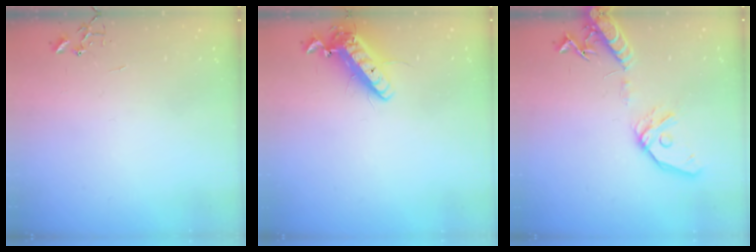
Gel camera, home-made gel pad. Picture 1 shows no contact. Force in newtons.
{"total": 14.3, "press": 14.1, "slide": 2.6}
{"total": 15.4, "press": 15.2, "slide": 2.8}